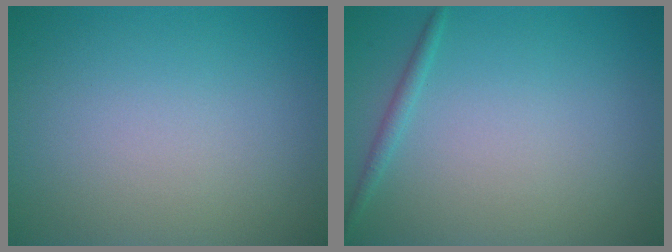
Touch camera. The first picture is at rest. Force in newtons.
{"total": 1.0, "press": 1.0, "slide": 0.1}